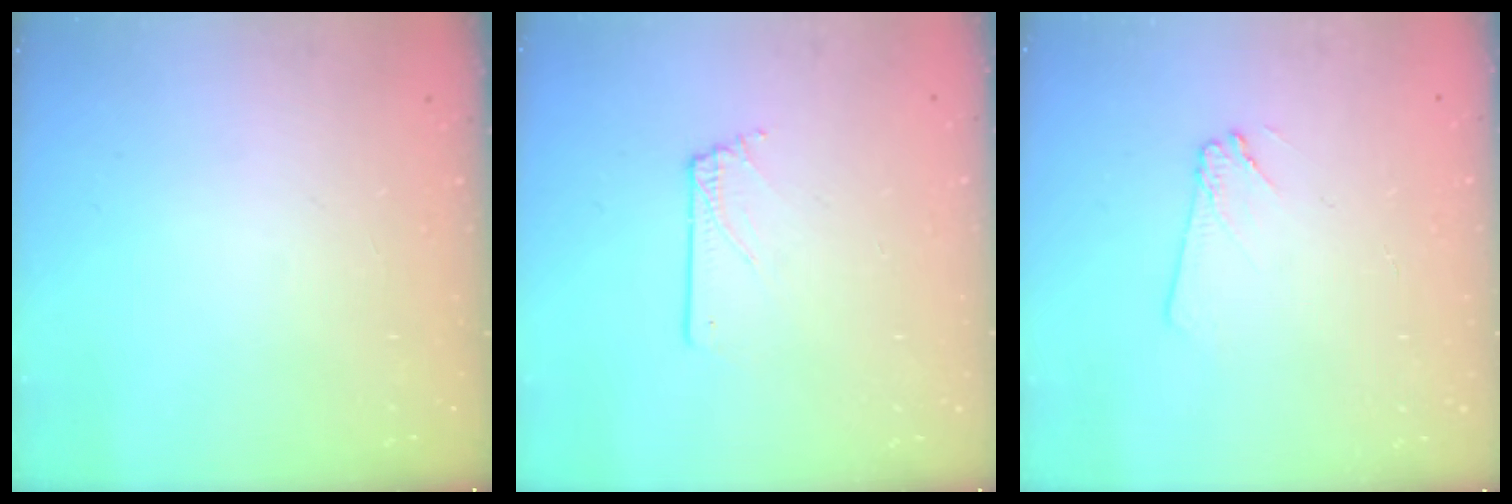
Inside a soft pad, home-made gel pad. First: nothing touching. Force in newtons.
{"total": 1.0, "press": 1.0, "slide": 0.1}
{"total": 3.0, "press": 3.0, "slide": 0.4}